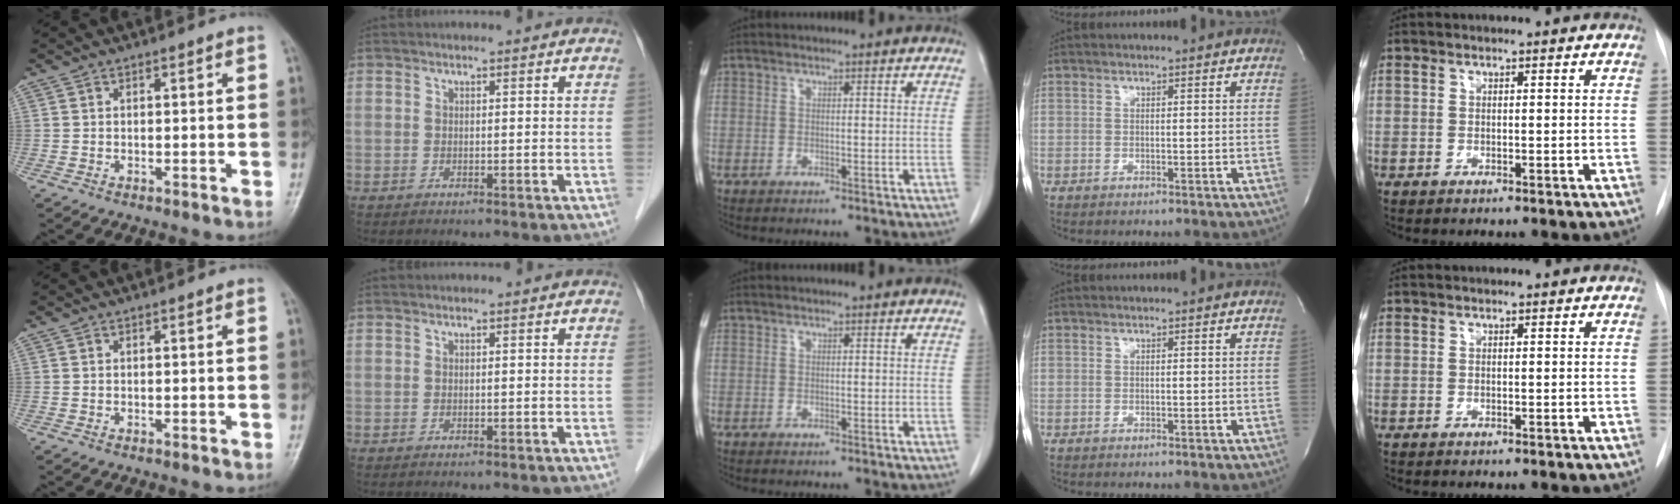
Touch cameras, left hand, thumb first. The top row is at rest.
{}